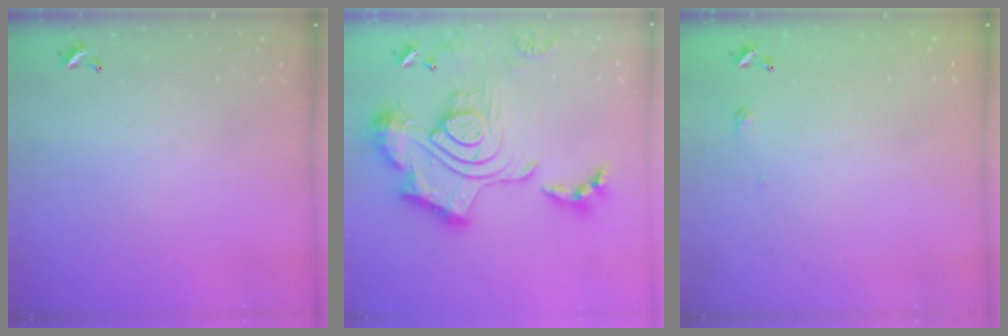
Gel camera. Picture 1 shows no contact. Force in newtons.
{"total": 3.0, "press": 2.4, "slide": 1.8}
{"total": 2.7, "press": 2.6, "slide": 0.4}